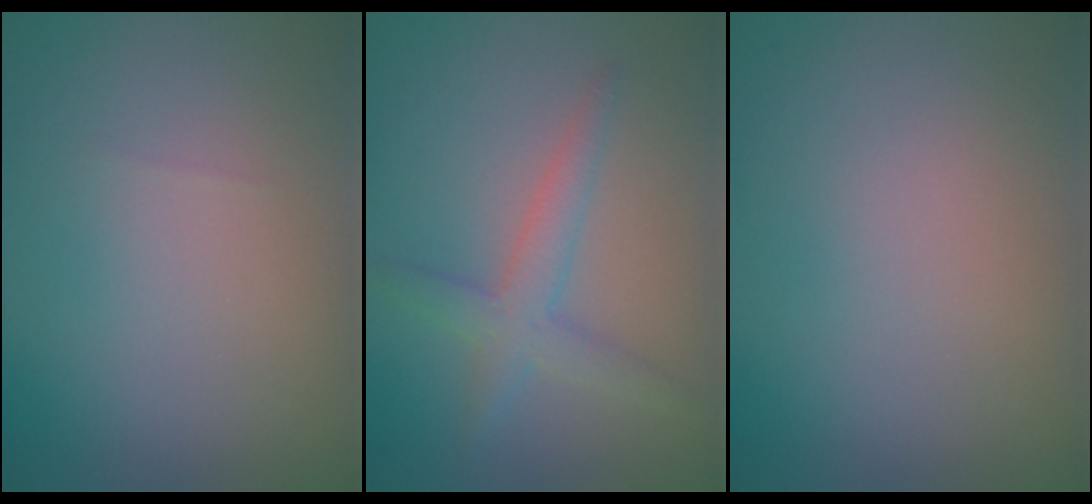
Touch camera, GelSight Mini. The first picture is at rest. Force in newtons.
{"total": 2.9, "press": 2.9, "slide": 0.1}
{"total": 0.0}